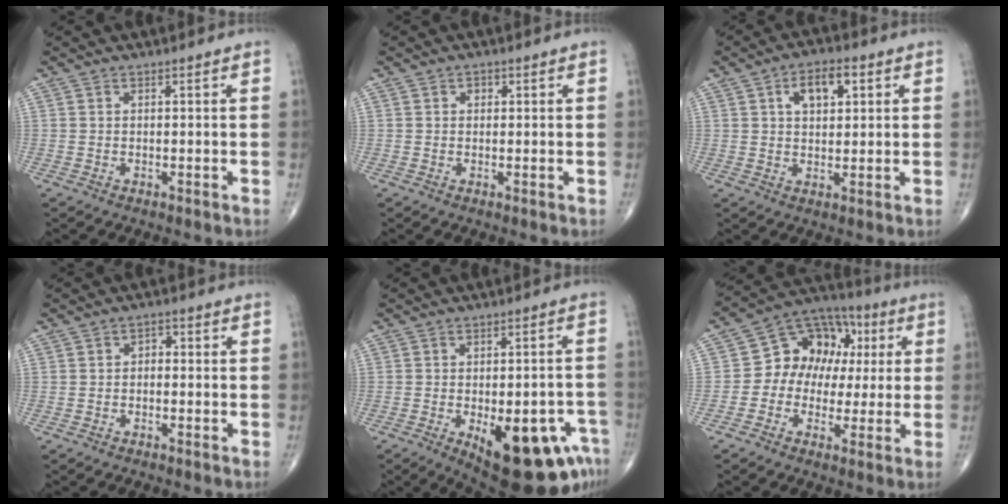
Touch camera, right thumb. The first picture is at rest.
{"total": 1.0, "force": [0.3, 0.8, 0.4], "torque": [0.004, 0.001, 0.000]}
{"total": 7.1, "force": [2.5, 3.9, 5.4], "torque": [-0.066, 0.002, 0.036]}
{"total": 1.8, "force": [-0.2, 1.3, 1.2], "torque": [-0.005, 0.008, -0.012]}
{"total": 19.0, "force": [-8.3, 7.9, 15.1], "torque": [-0.139, 0.019, -0.094]}
{"total": 13.4, "force": [1.3, 10.7, 7.9], "torque": [-0.075, 0.032, 0.008]}